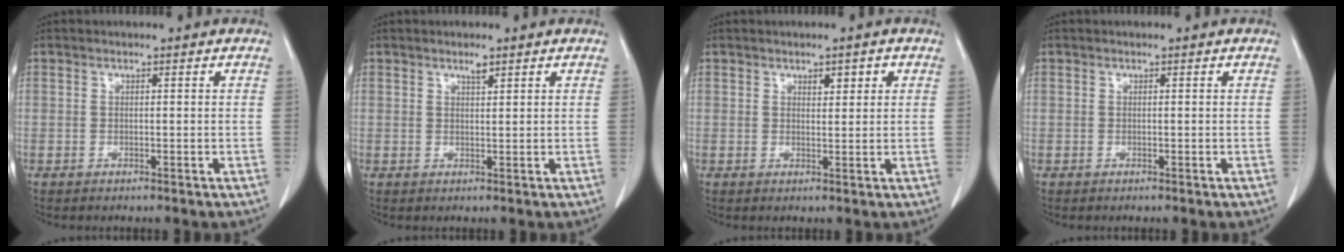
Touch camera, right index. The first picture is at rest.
{"total": 1.3, "force": [1.0, 0.2, 0.8], "torque": [-0.019, -0.003, 0.019]}
{"total": 2.0, "force": [1.1, 0.8, 1.5], "torque": [-0.022, 0.000, 0.017]}
{"total": 0.0}